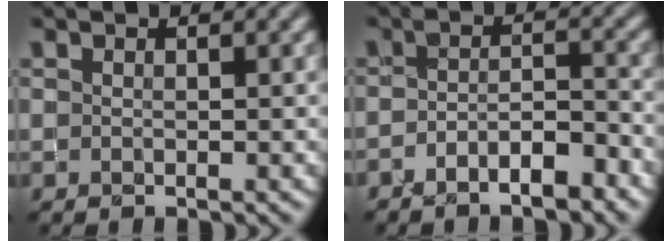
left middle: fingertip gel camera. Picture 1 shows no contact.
{"total": 3.7, "force": [-2.5, 1.1, 2.5], "torque": [-0.040, 0.002, -0.042]}